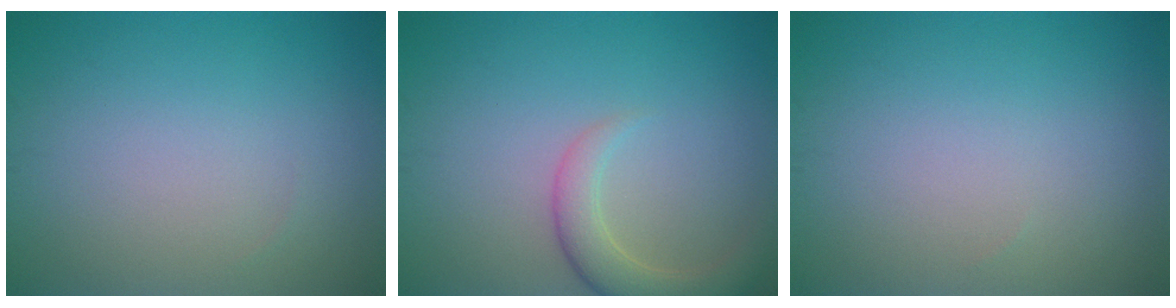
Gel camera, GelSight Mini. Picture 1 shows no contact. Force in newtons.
{"total": 3.4, "press": 3.4, "slide": 0.4}
{"total": 0.0}